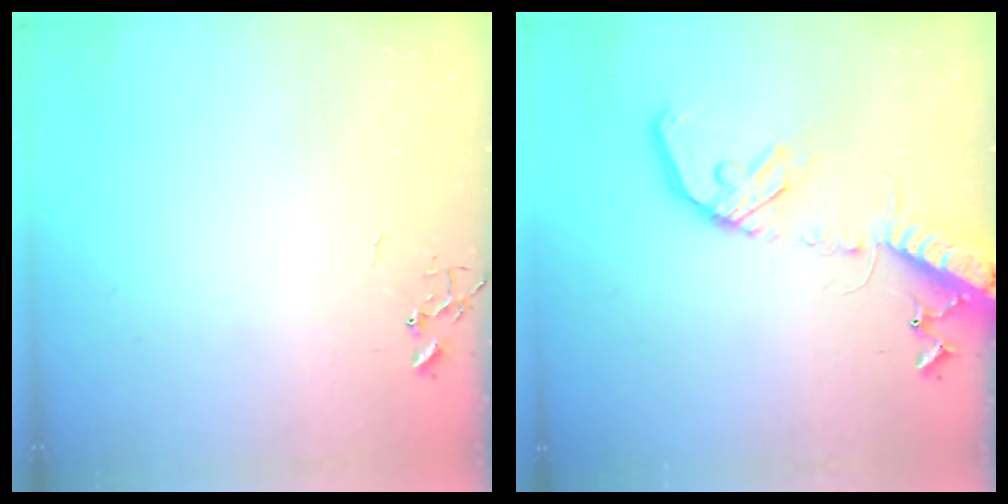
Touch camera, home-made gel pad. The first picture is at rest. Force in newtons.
{"total": 17.9, "press": 17.6, "slide": 3.7}